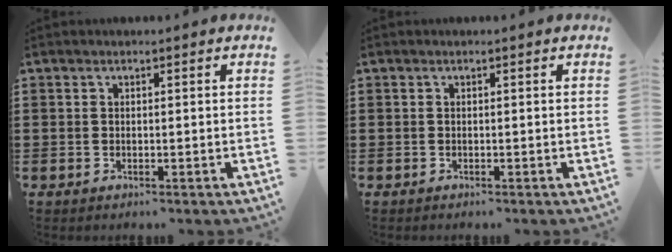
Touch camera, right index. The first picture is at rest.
{"total": 0.0}